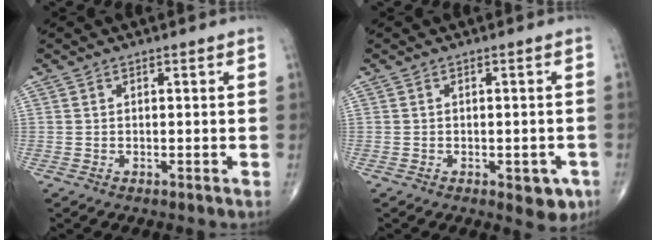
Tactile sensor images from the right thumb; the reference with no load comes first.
{"total": 4.7, "force": [-2.0, 2.4, 3.6], "torque": [-0.020, 0.004, -0.020]}